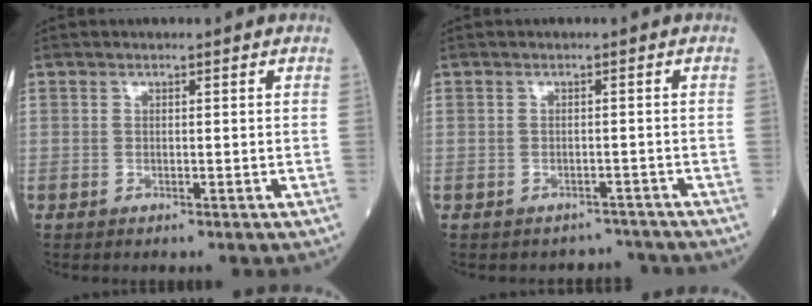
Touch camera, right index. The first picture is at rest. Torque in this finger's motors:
{"motor_torque": [-0.15, -0.03, -0.08, -0.04]}